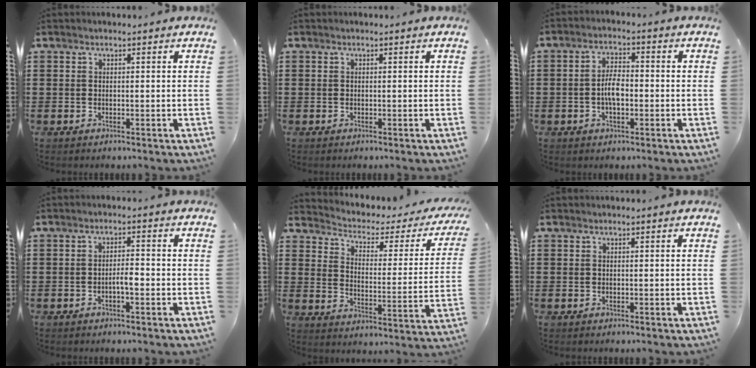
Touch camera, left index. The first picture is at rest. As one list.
[{"total": 0.0}, {"total": 4.7, "force": [-0.8, 2.1, 4.1], "torque": [-0.088, 0.002, -0.020]}, {"total": 2.6, "force": [-0.9, 0.7, 2.3], "torque": [-0.043, 0.006, -0.018]}, {"total": 1.9, "force": [1.4, 1.0, 0.9], "torque": [-0.034, -0.018, 0.012]}, {"total": 0.0}]